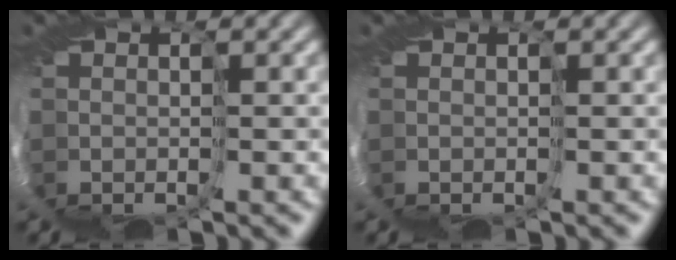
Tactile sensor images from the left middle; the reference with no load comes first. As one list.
[{"total": 0.0}]